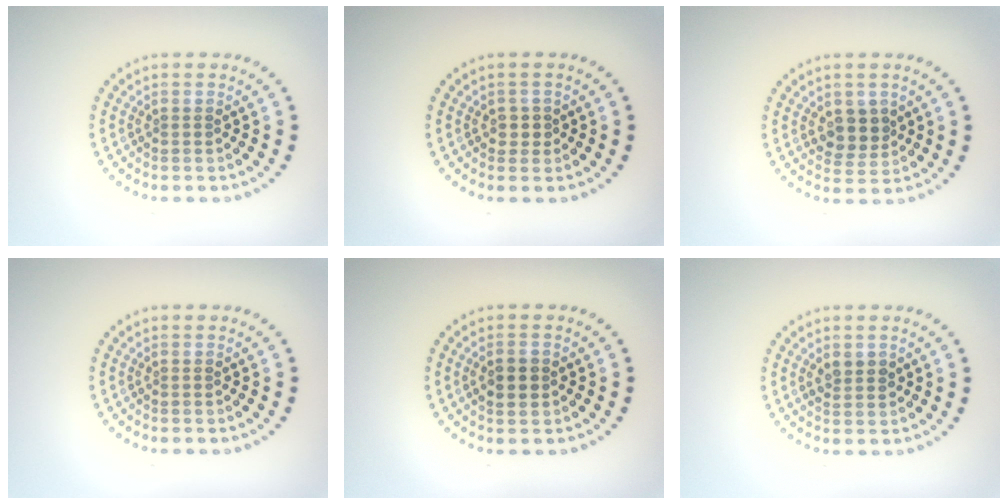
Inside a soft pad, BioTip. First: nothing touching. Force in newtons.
{"total": 1.2, "press": 1.0, "slide": 0.6}
{"total": 2.6, "press": 2.4, "slide": 1.1}
{"total": 0.0}
{"total": 2.1, "press": 2.1, "slide": 0.1}
{"total": 1.7, "press": 1.6, "slide": 0.3}